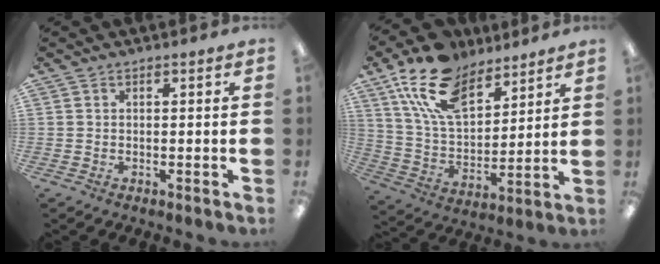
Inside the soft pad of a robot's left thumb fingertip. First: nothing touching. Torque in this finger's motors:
{"motor_torque": [0.48, 0.43, 1.60, -1.17, 0.38]}